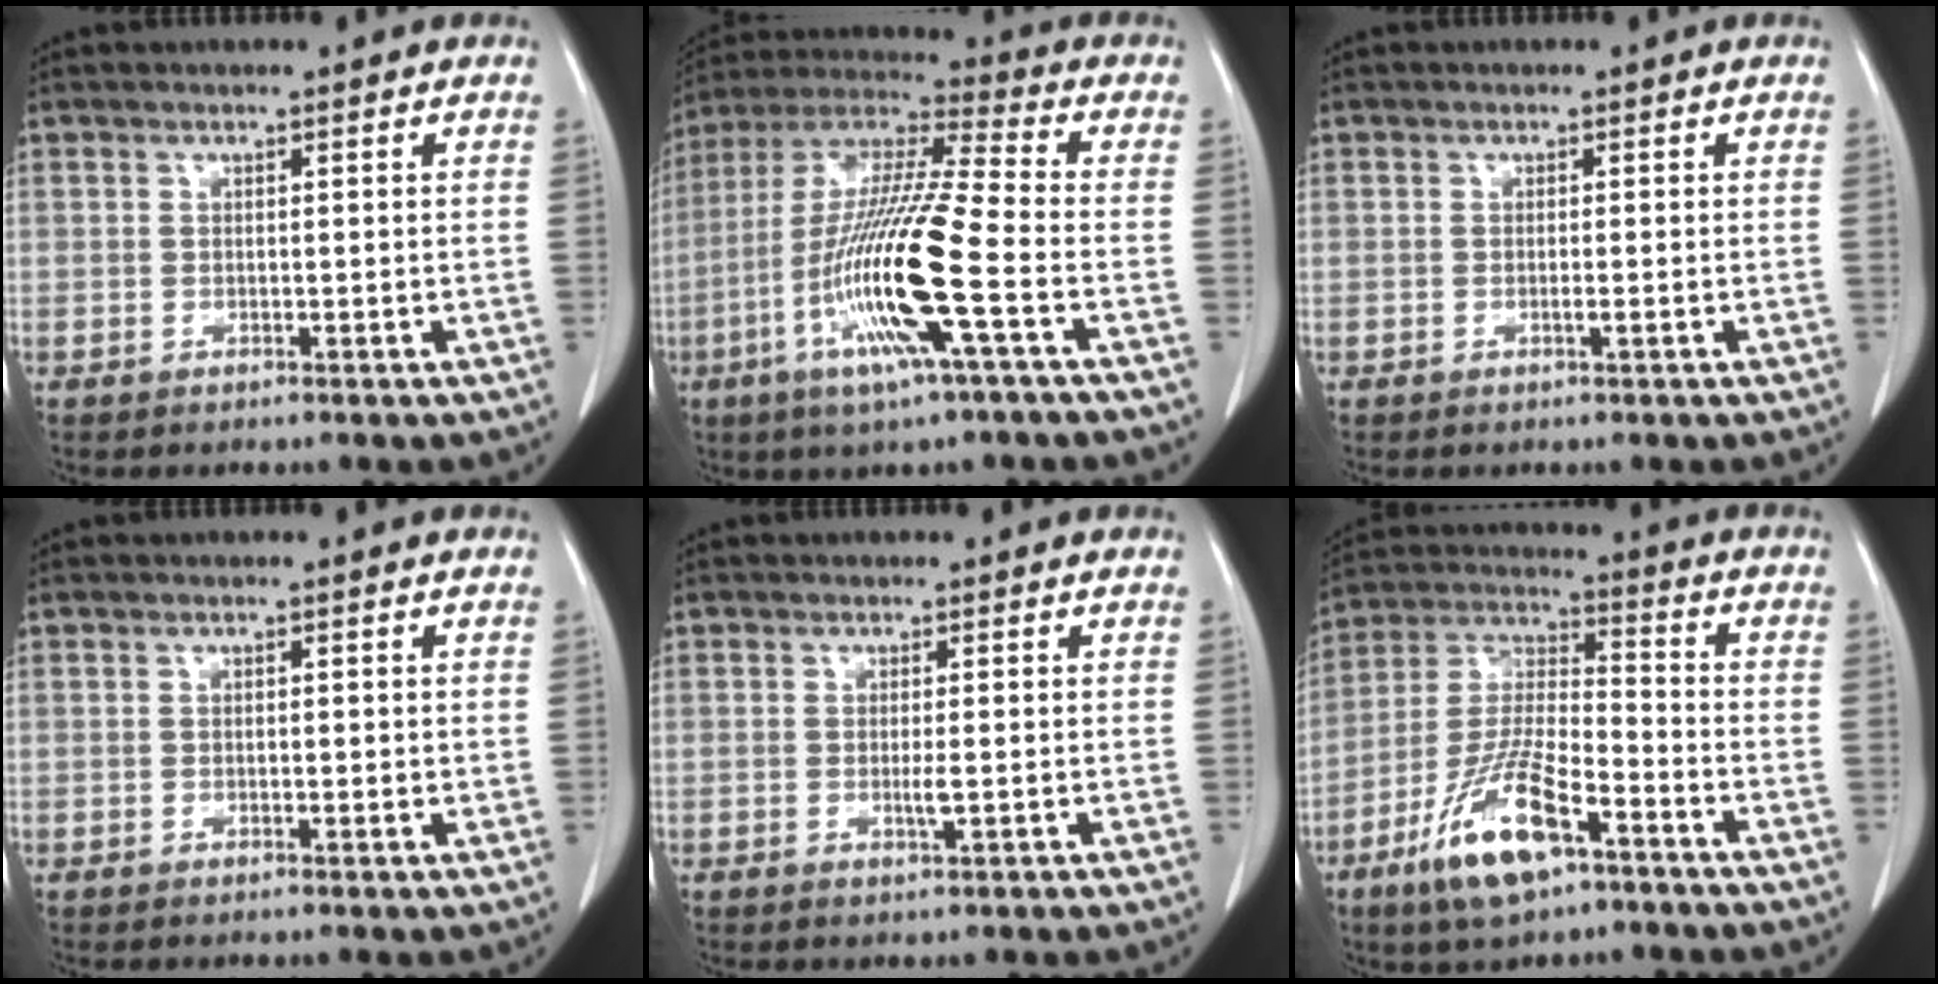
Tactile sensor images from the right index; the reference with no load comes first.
{"total": 17.5, "force": [-5.4, 0.1, 16.6], "torque": [-0.337, -0.015, -0.111]}
{"total": 1.5, "force": [-0.5, -0.1, 1.5], "torque": [-0.027, -0.004, -0.008]}
{"total": 1.1, "force": [0.0, 0.4, 1.0], "torque": [-0.014, 0.000, 0.000]}
{"total": 1.7, "force": [-0.3, 0.1, 1.7], "torque": [-0.031, -0.004, -0.004]}
{"total": 13.9, "force": [-7.8, 3.6, 11.0], "torque": [-0.228, -0.011, -0.143]}